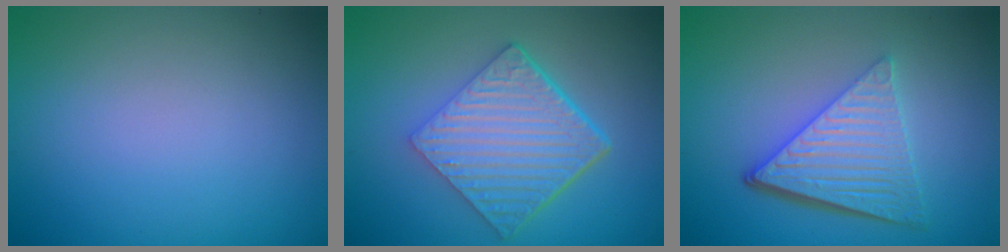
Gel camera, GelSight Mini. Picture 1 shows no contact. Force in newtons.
{"total": 7.0, "press": 4.7, "slide": 5.2}
{"total": 6.5, "press": 4.4, "slide": 4.8}